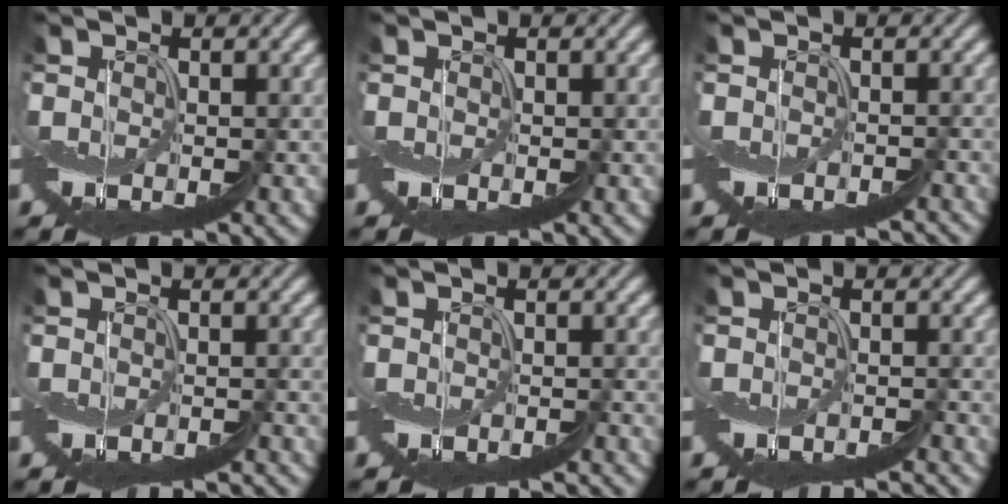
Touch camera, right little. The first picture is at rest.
{"total": 0.0}
{"total": 3.1, "force": [-2.7, 1.3, 0.8], "torque": [-0.003, 0.013, -0.023]}
{"total": 2.9, "force": [-2.6, 1.2, 0.8], "torque": [-0.001, 0.014, -0.024]}
{"total": 2.8, "force": [-2.5, 1.0, 0.6], "torque": [0.002, 0.016, -0.026]}
{"total": 3.1, "force": [-3.1, 0.2, 0.3], "torque": [0.001, 0.019, -0.038]}